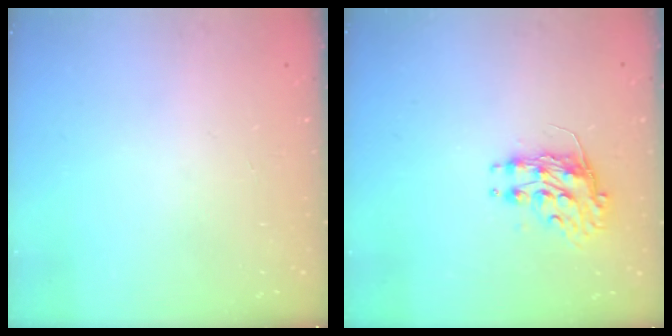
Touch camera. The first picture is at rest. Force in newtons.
{"total": 8.3, "press": 8.3, "slide": 0.1}